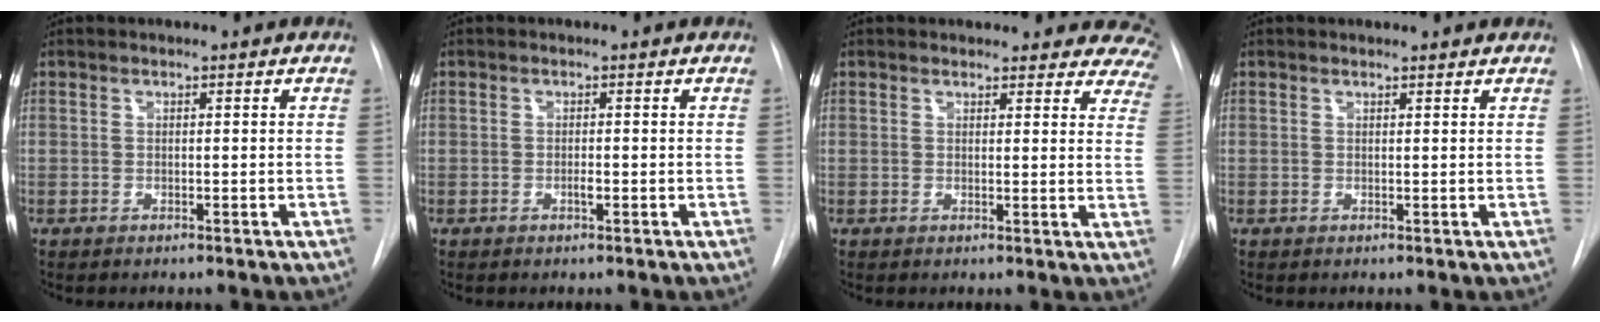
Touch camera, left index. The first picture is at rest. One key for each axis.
{"total": 1.0, "fx": -0.9, "fy": 0.0, "fz": 0.4, "tx": -0.005, "ty": -0.005, "tz": -0.017}
{"total": 13.9, "fx": 12.8, "fy": 4.9, "fz": 2.1, "tx": 0.013, "ty": -0.047, "tz": 0.107}
{"total": 2.4, "fx": 2.3, "fy": 0.5, "fz": 0.2, "tx": -0.008, "ty": 0.006, "tz": 0.018}